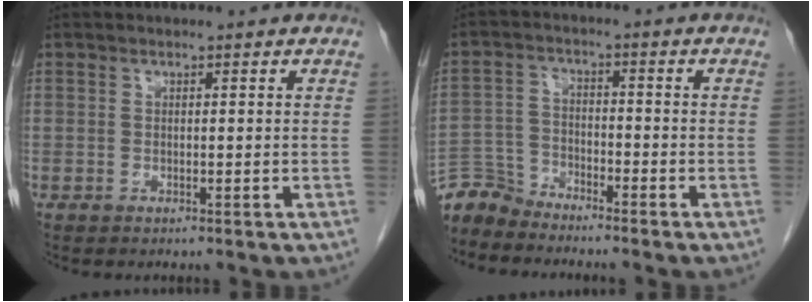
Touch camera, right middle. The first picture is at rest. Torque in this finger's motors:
{"motor_torque": [0.01, 0.00, -0.03, -0.04]}